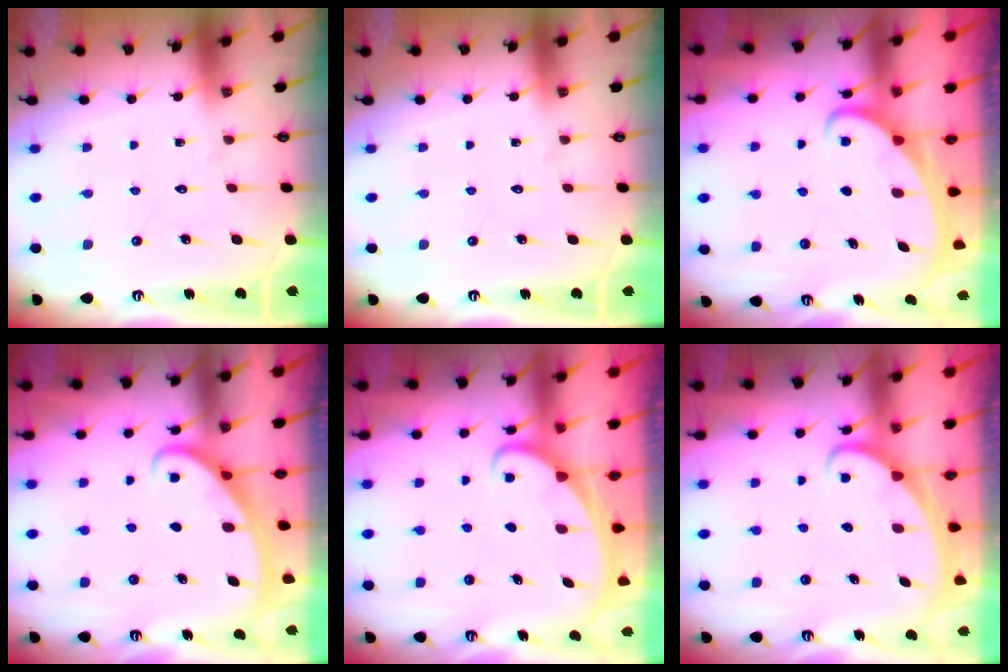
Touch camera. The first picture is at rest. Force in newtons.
{"total": 0.0}
{"total": 2.2, "press": 2.2, "slide": 0.3}
{"total": 2.6, "press": 2.6, "slide": 0.4}
{"total": 2.0, "press": 2.0, "slide": 0.3}
{"total": 2.2, "press": 2.2, "slide": 0.2}